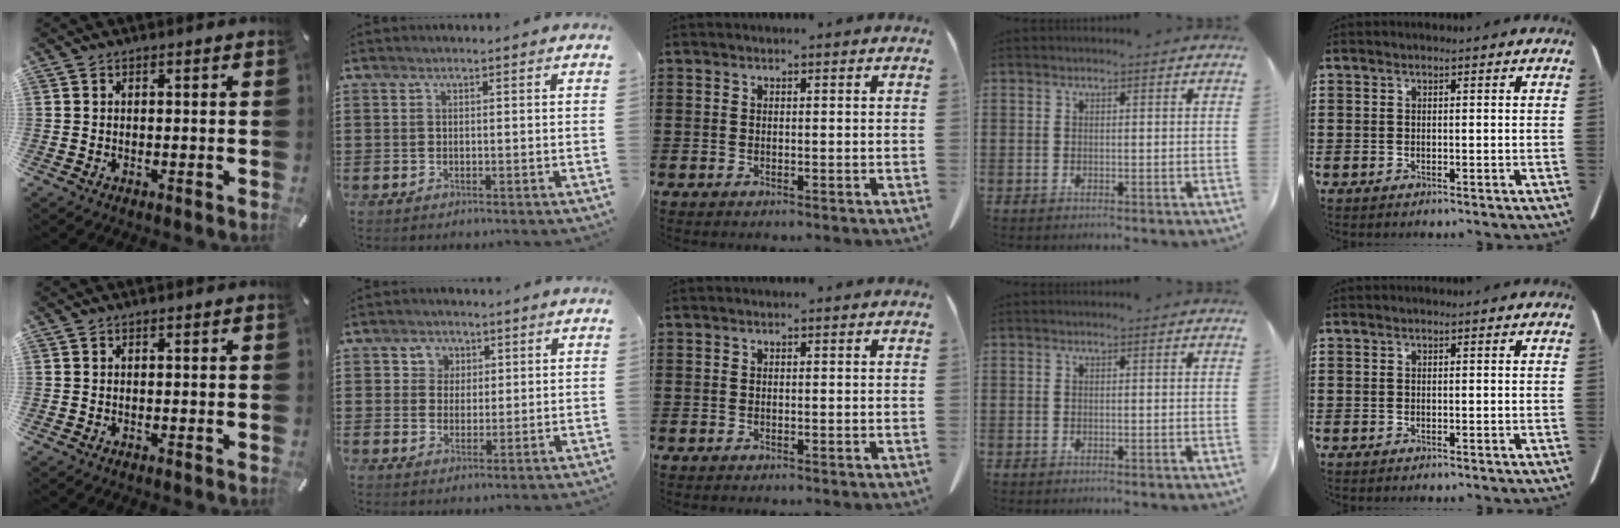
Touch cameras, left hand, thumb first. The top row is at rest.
{"index": {"total": 3.2, "force": [1.5, 2.8, 0.1], "torque": [-0.011, 0.007, 0.025]}}